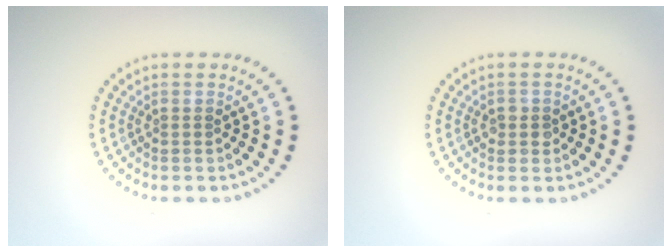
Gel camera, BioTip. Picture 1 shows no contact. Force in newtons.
{"total": 1.3, "press": 1.2, "slide": 0.4}